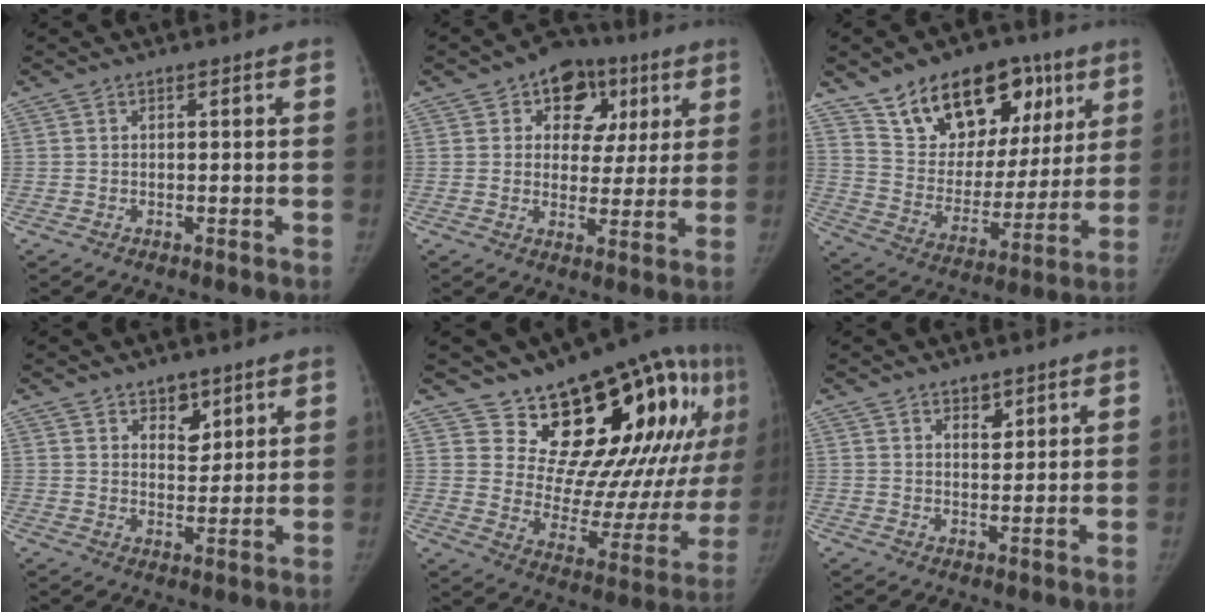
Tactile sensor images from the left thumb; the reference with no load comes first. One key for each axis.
{"total": 12.1, "fx": 4.9, "fy": 9.3, "fz": 6.1, "tx": -0.022, "ty": -0.003, "tz": 0.066}
{"total": 21.7, "fx": 12.4, "fy": 12.9, "fz": 12.4, "tx": -0.137, "ty": -0.034, "tz": 0.207}
{"total": 5.1, "fx": 3.2, "fy": 3.2, "fz": 2.5, "tx": -0.008, "ty": -0.022, "tz": 0.052}
{"total": 25.3, "fx": 14.5, "fy": 11.0, "fz": 17.6, "tx": -0.191, "ty": -0.082, "tz": 0.224}
{"total": 2.8, "fx": 1.8, "fy": 1.6, "fz": 1.3, "tx": -0.004, "ty": -0.014, "tz": 0.032}